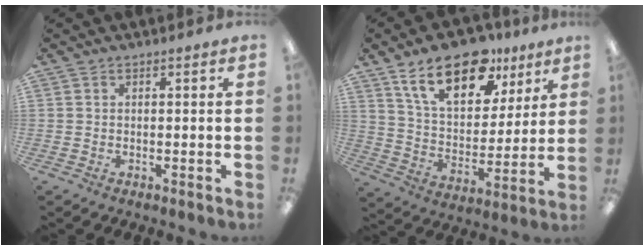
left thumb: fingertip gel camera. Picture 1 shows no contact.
{"total": 19.6, "force": [12.4, 10.0, 11.5], "torque": [-0.190, -0.051, 0.216]}